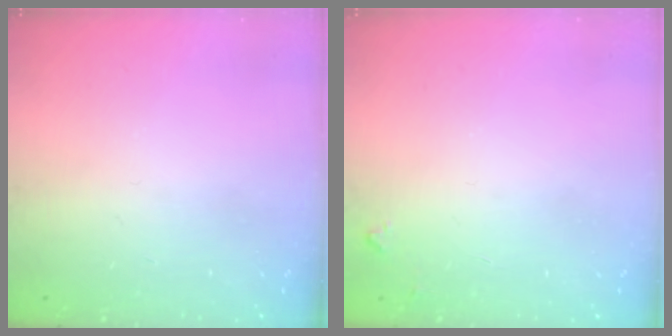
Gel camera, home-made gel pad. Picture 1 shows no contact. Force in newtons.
{"total": 3.8, "press": 3.7, "slide": 0.4}